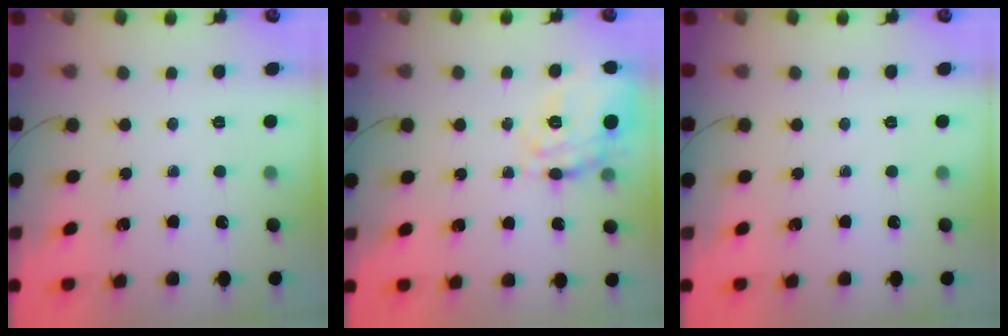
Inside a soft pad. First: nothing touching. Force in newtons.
{"total": 19.5, "press": 19.5, "slide": 0.5}
{"total": 0.0}